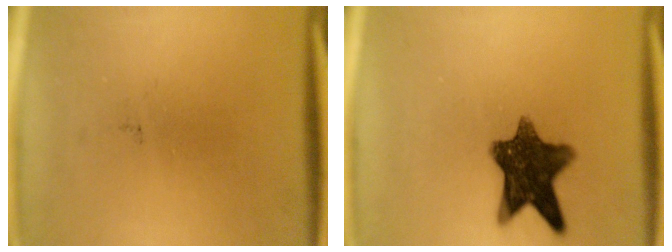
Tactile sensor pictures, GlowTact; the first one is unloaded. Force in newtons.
{"total": 10.8}